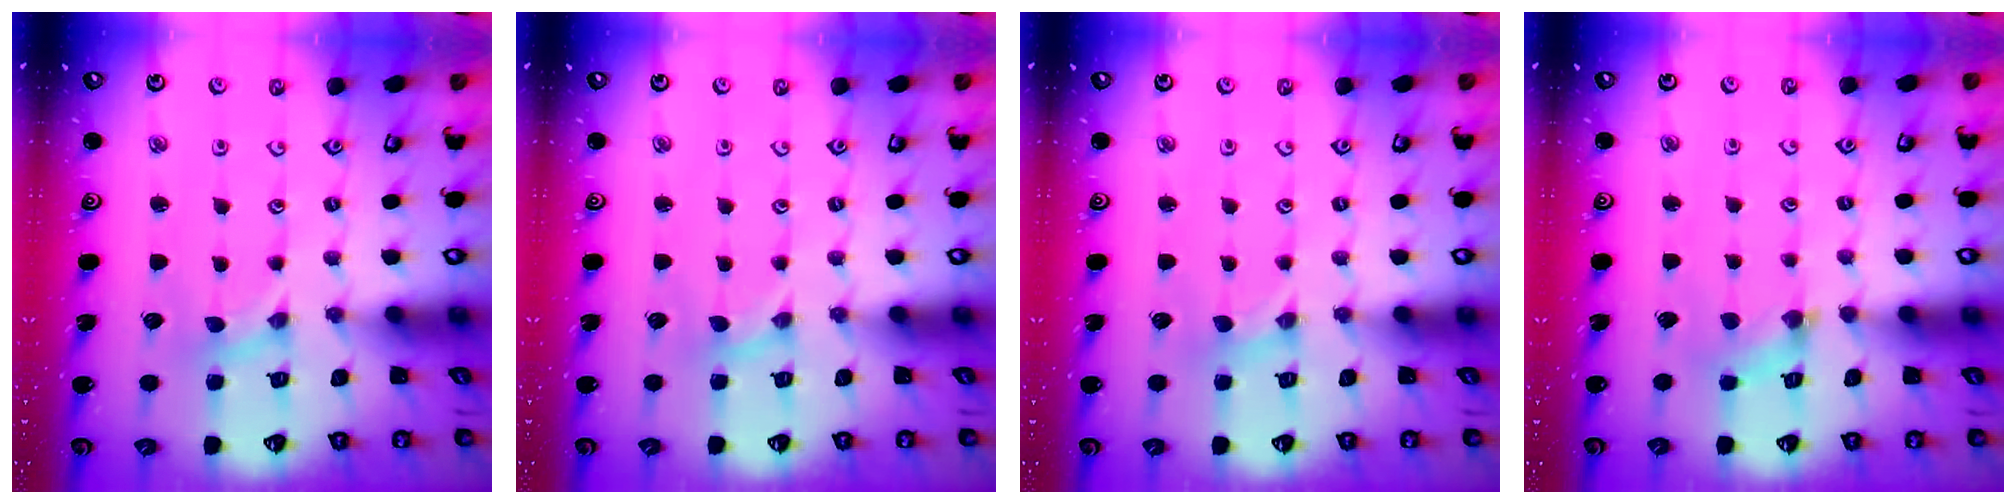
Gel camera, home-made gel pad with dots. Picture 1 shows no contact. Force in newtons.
{"total": 0.0}
{"total": 0.0}
{"total": 2.4, "press": 2.4, "slide": 0.2}